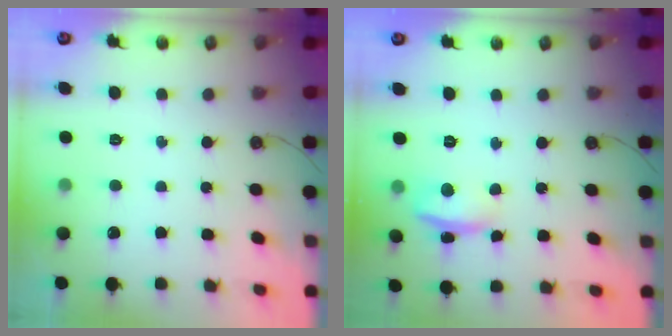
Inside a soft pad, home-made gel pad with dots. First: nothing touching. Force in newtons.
{"total": 11.7, "press": 5.7, "slide": 10.3}